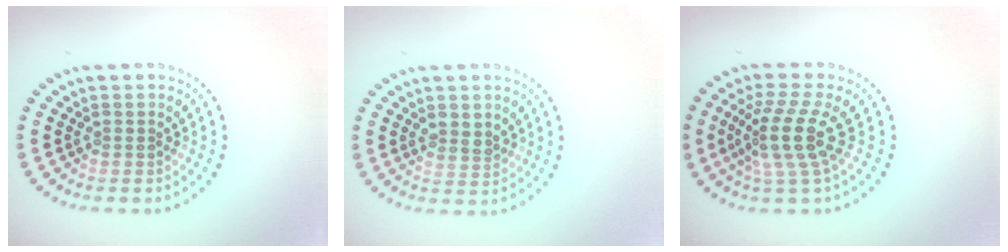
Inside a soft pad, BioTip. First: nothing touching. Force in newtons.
{"total": 1.6, "press": 1.5, "slide": 0.5}
{"total": 4.4, "press": 3.3, "slide": 2.9}